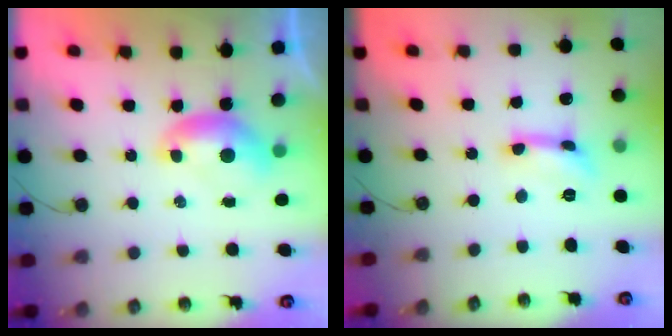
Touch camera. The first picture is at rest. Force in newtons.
{"total": 2.1, "press": 2.0, "slide": 0.5}